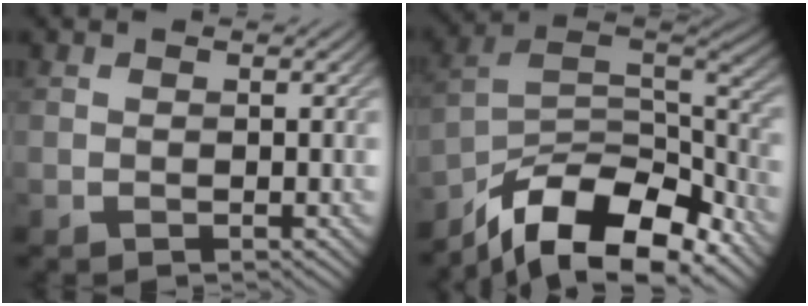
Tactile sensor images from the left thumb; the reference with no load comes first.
{"total": 15.1, "force": [-10.6, 5.9, 8.9], "torque": [-0.188, -0.015, -0.183]}